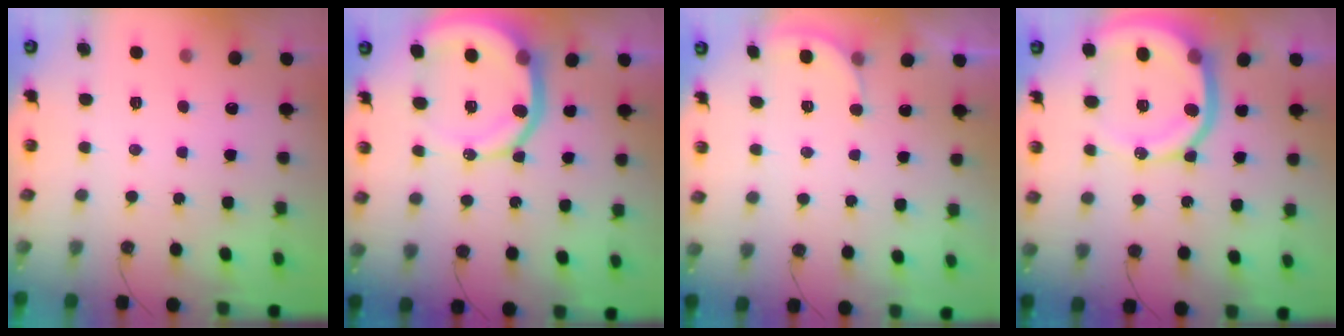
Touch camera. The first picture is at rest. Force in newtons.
{"total": 13.7, "press": 13.6, "slide": 1.8}
{"total": 2.6, "press": 2.5, "slide": 0.6}
{"total": 16.6, "press": 16.4, "slide": 2.2}